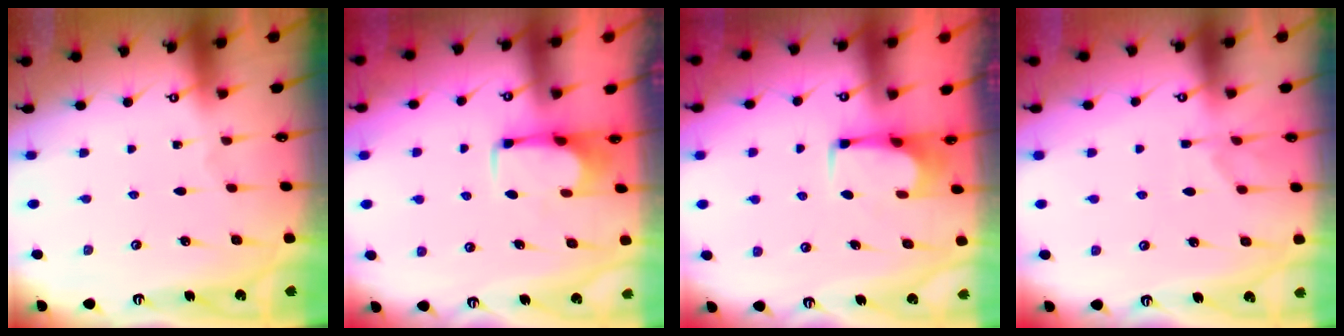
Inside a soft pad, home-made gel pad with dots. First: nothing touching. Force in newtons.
{"total": 2.8, "press": 2.8, "slide": 0.3}
{"total": 2.3, "press": 2.3, "slide": 0.3}
{"total": 1.2, "press": 0.1, "slide": 1.2}